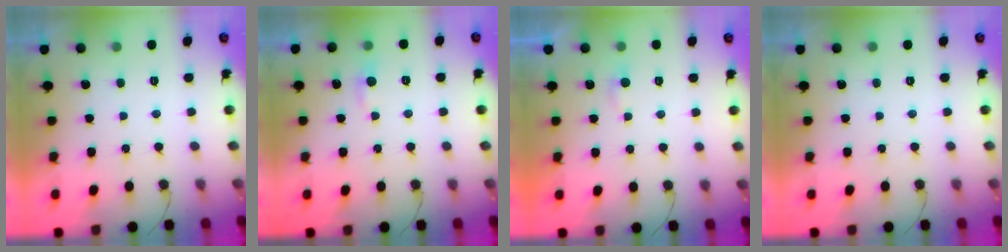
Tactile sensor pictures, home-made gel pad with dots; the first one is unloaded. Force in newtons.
{"total": 4.4, "press": 4.3, "slide": 0.5}
{"total": 2.8, "press": 2.8, "slide": 0.3}
{"total": 0.0}